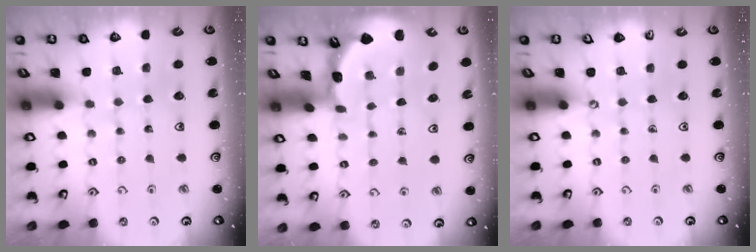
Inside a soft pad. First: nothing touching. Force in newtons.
{"total": 1.6, "press": 1.6, "slide": 0.2}
{"total": 0.0}